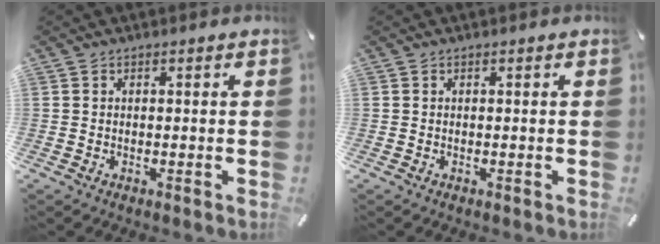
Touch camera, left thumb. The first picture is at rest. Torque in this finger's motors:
{"motor_torque": [-0.07, 0.07, 0.00, 0.07, 0.00]}